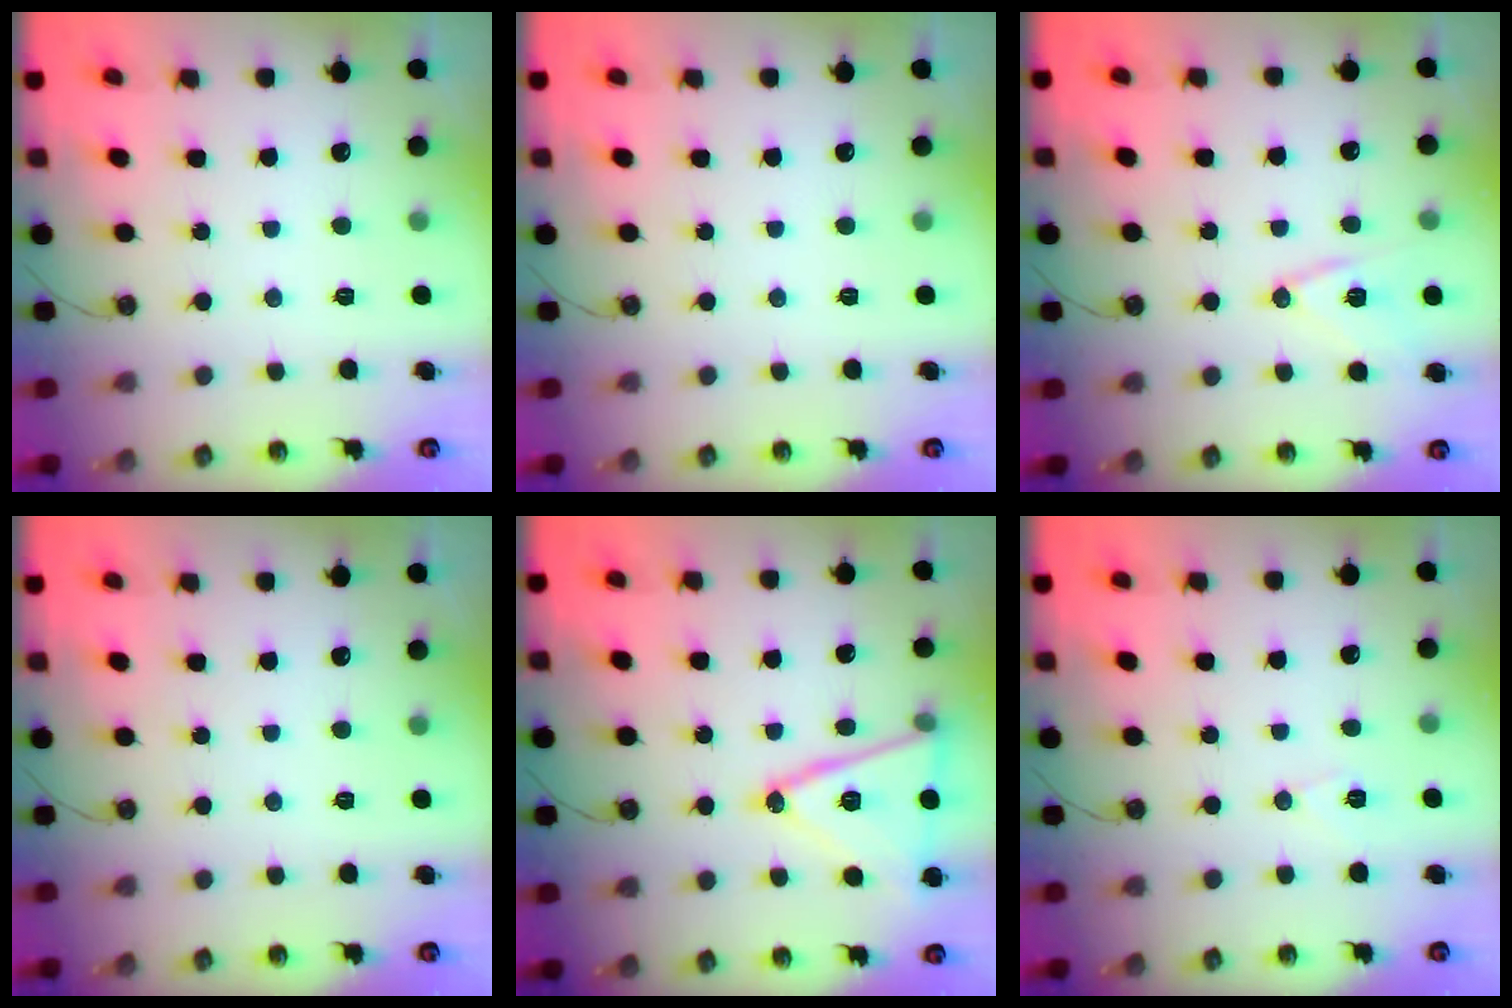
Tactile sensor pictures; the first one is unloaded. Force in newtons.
{"total": 0.0}
{"total": 11.5, "press": 11.0, "slide": 3.3}
{"total": 0.0}
{"total": 17.6, "press": 17.3, "slide": 3.4}
{"total": 6.0, "press": 5.5, "slide": 2.3}